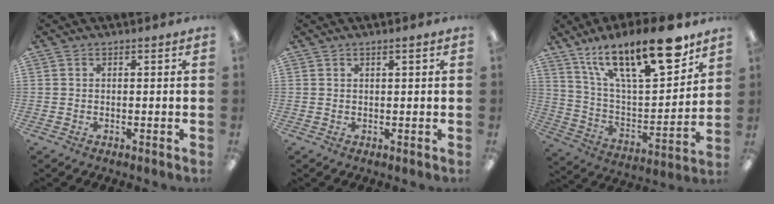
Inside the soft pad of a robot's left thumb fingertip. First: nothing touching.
{"total": 1.2, "force": [0.7, 0.1, 0.9], "torque": [-0.019, 0.000, 0.012]}
{"total": 24.2, "force": [16.0, 7.7, 16.5], "torque": [-0.264, -0.093, 0.265]}